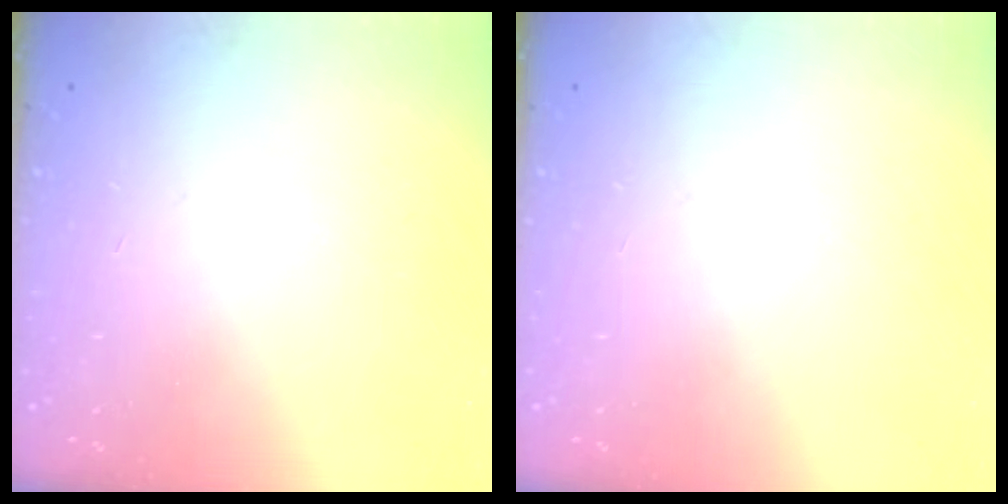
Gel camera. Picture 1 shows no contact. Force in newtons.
{"total": 0.0}